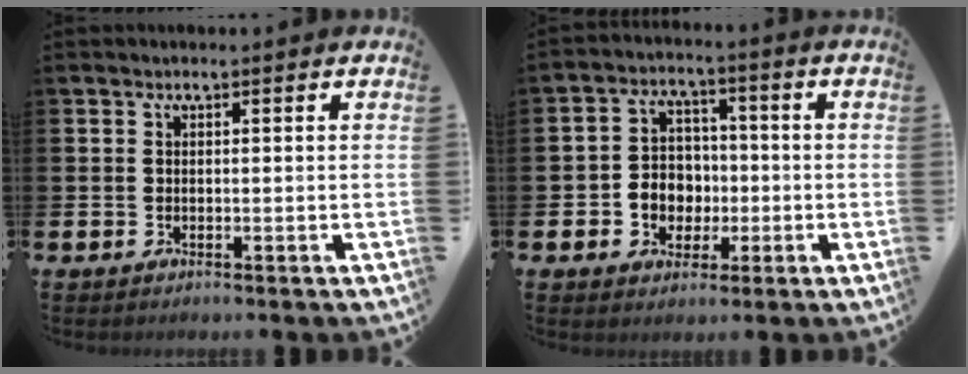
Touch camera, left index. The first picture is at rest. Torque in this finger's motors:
{"motor_torque": [0.82, 0.58, 0.16, 0.05]}